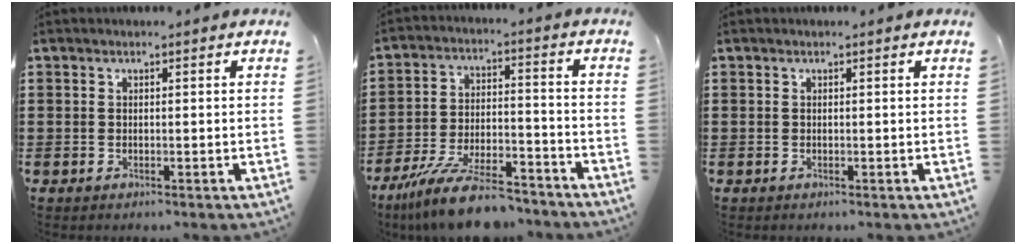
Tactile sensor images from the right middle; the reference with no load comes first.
{"total": 11.6, "force": [-9.8, 1.8, 5.9], "torque": [-0.106, 0.026, -0.187]}
{"total": 0.0}